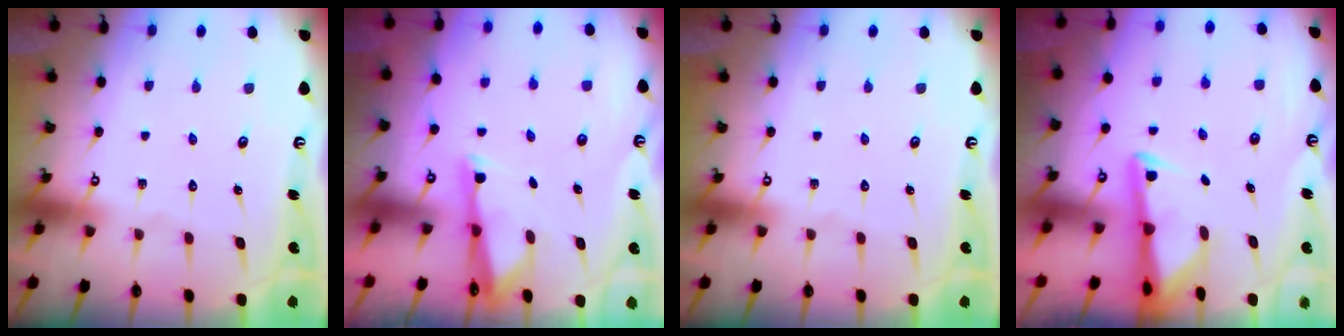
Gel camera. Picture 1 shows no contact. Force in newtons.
{"total": 2.7, "press": 2.7, "slide": 0.5}
{"total": 0.0}
{"total": 3.0, "press": 2.9, "slide": 0.6}